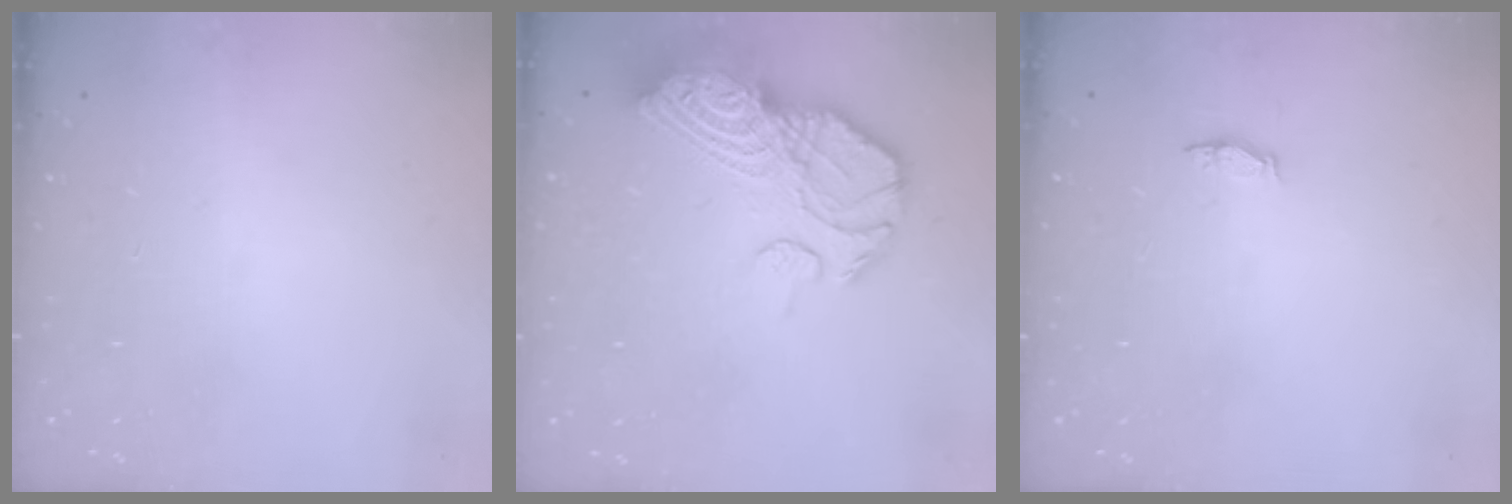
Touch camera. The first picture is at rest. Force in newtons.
{"total": 19.4, "press": 16.7, "slide": 9.9}
{"total": 3.8, "press": 3.5, "slide": 1.5}